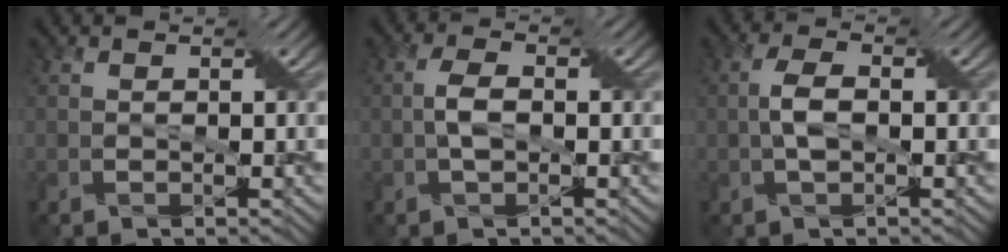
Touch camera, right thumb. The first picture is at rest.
{"total": 2.6, "force": [-0.3, 1.1, 2.4], "torque": [-0.056, 0.005, -0.009]}
{"total": 3.1, "force": [-0.3, 1.3, 2.7], "torque": [-0.065, 0.005, -0.008]}